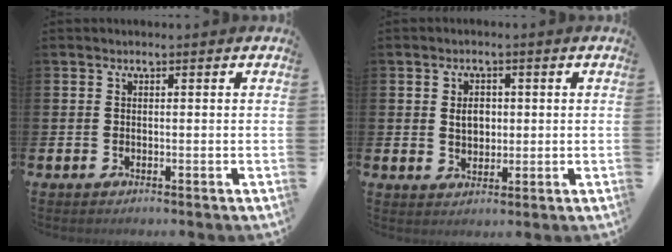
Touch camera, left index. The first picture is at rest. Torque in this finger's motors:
{"motor_torque": [0.09, 0.00, 0.09, 0.08]}